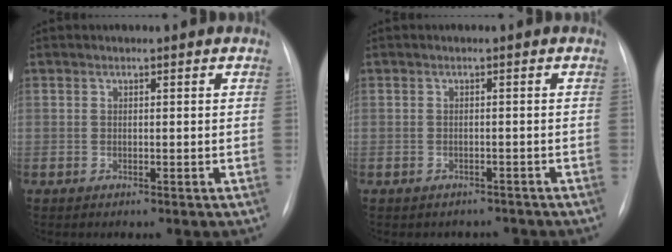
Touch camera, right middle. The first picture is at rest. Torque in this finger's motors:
{"motor_torque": [0.04, -0.05, 0.00, 0.00]}